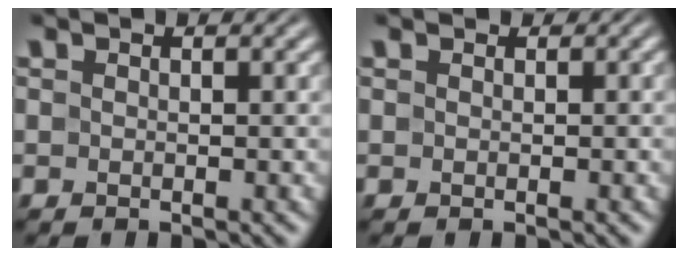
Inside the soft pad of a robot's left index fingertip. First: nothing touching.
{"total": 1.1, "force": [0.9, 0.5, 0.3], "torque": [-0.009, -0.001, 0.006]}